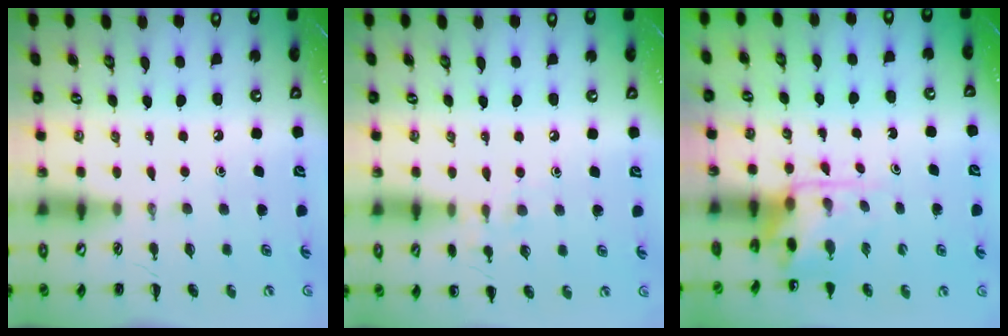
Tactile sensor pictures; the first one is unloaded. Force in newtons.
{"total": 6.7, "press": 6.4, "slide": 2.0}
{"total": 4.2, "press": 4.2, "slide": 0.6}